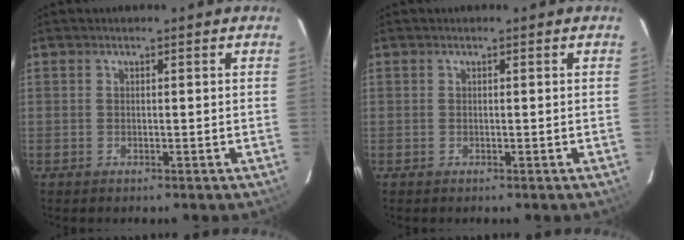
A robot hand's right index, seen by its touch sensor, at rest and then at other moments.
{"total": 0.0}